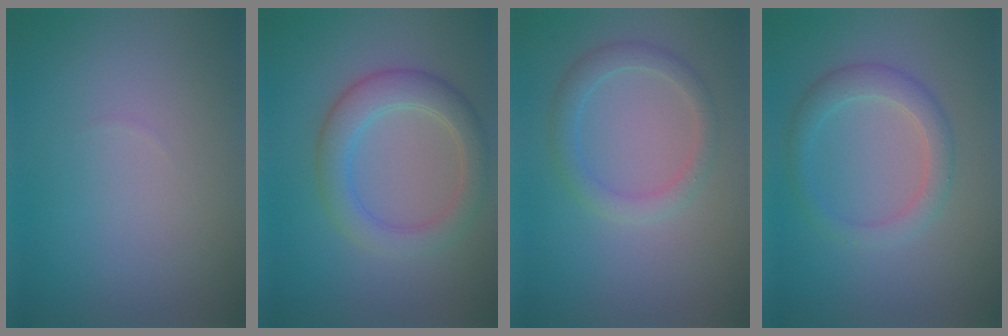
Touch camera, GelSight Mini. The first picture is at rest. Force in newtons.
{"total": 4.2, "press": 4.2, "slide": 0.1}
{"total": 2.3, "press": 2.3, "slide": 0.1}
{"total": 2.7, "press": 2.7, "slide": 0.2}